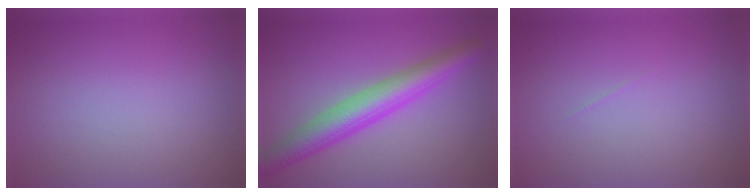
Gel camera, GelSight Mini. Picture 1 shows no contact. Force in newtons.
{"total": 5.7, "press": 5.7, "slide": 0.1}
{"total": 0.0}